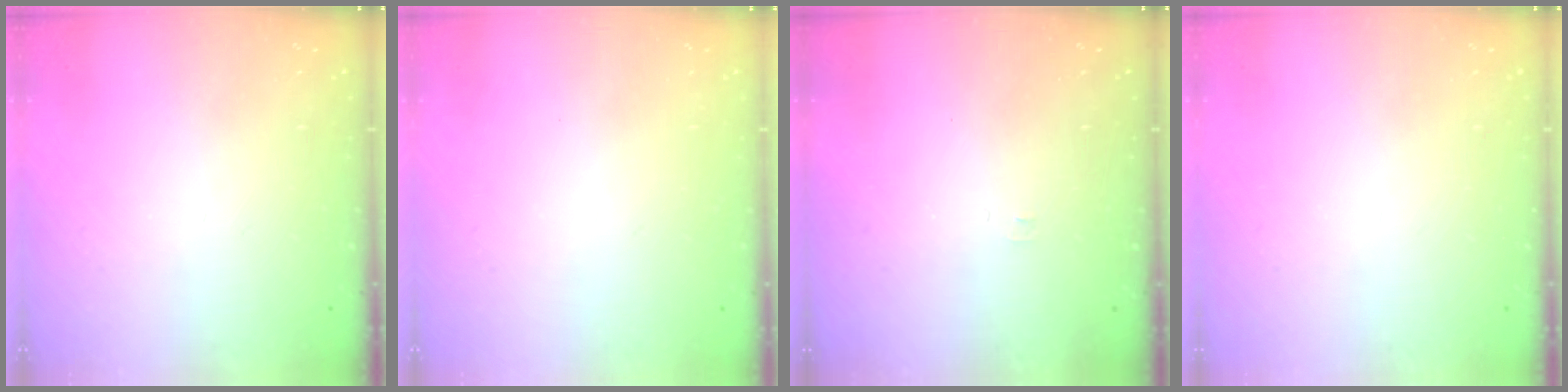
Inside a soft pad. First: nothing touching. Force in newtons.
{"total": 1.7, "press": 1.6, "slide": 0.1}
{"total": 3.3, "press": 3.3, "slide": 0.4}
{"total": 0.0}